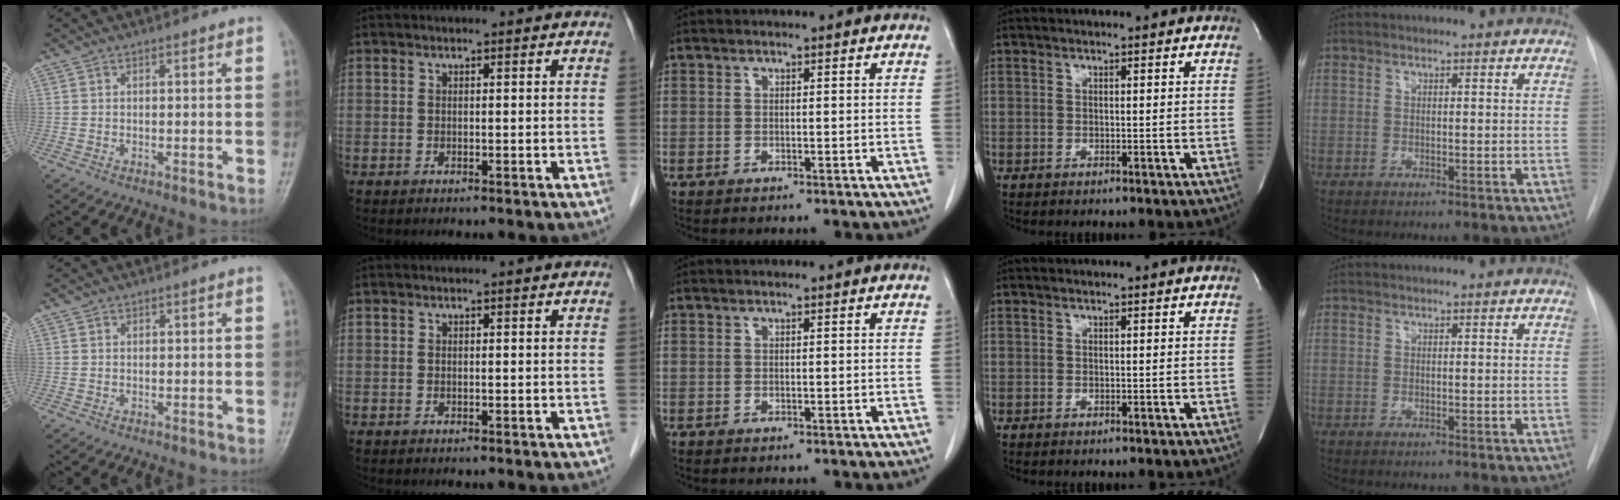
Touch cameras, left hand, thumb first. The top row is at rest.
{}